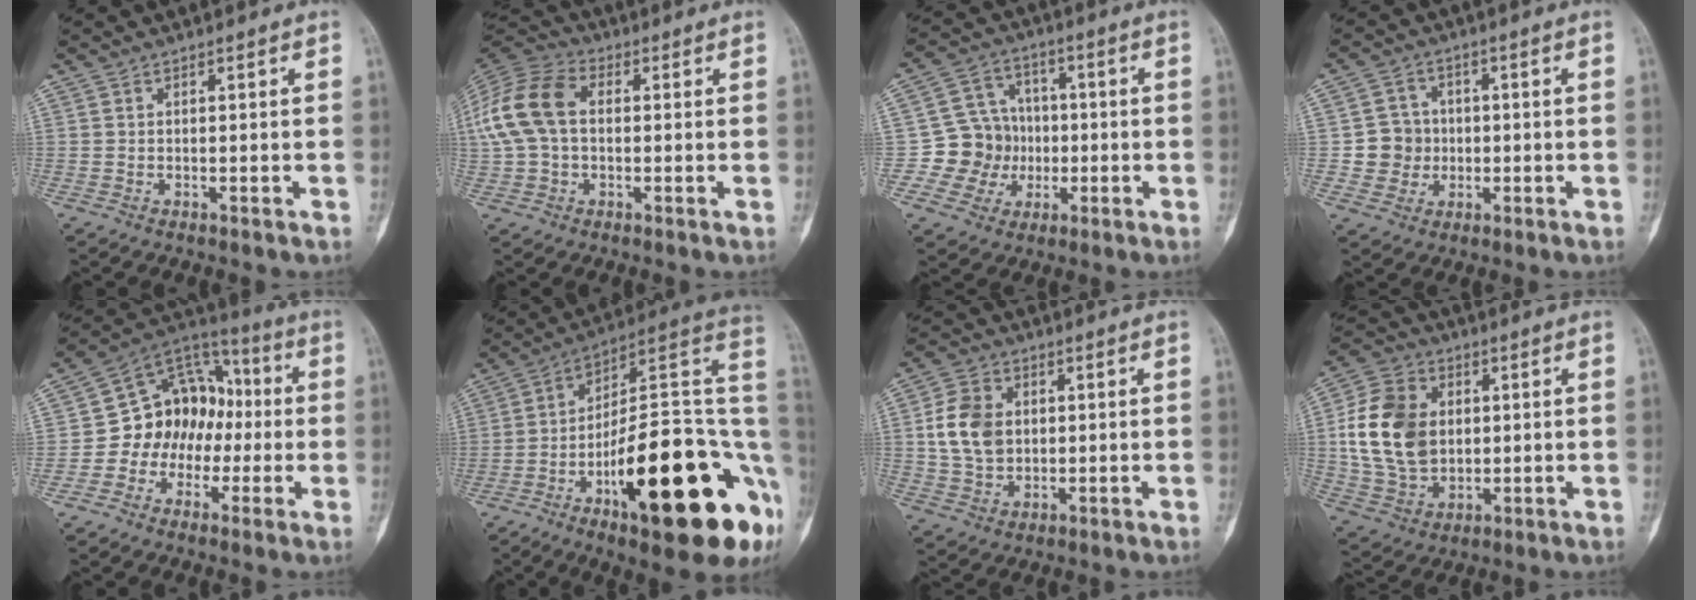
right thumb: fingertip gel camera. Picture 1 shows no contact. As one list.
[{"total": 15.1, "force": [1.5, 10.3, 10.9], "torque": [-0.237, 0.036, 0.024]}, {"total": 10.9, "force": [-1.5, 10.3, 3.2], "torque": [0.001, 0.023, -0.026]}, {"total": 6.5, "force": [-0.5, 6.3, 1.2], "torque": [0.011, 0.012, -0.009]}, {"total": 14.3, "force": [-1.9, 11.8, 7.9], "torque": [-0.077, 0.048, -0.043]}, {"total": 30.3, "force": [-9.0, 9.3, 27.4], "torque": [-0.329, 0.043, -0.129]}, {"total": 10.0, "force": [1.2, 7.8, 6.2], "torque": [-0.097, 0.003, 0.023]}, {"total": 16.6, "force": [1.8, 12.4, 10.8], "torque": [-0.181, 0.003, 0.036]}]